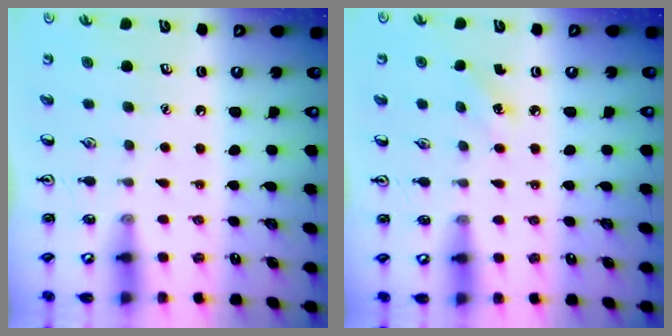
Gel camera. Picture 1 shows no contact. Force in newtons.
{"total": 1.9, "press": 1.8, "slide": 0.7}